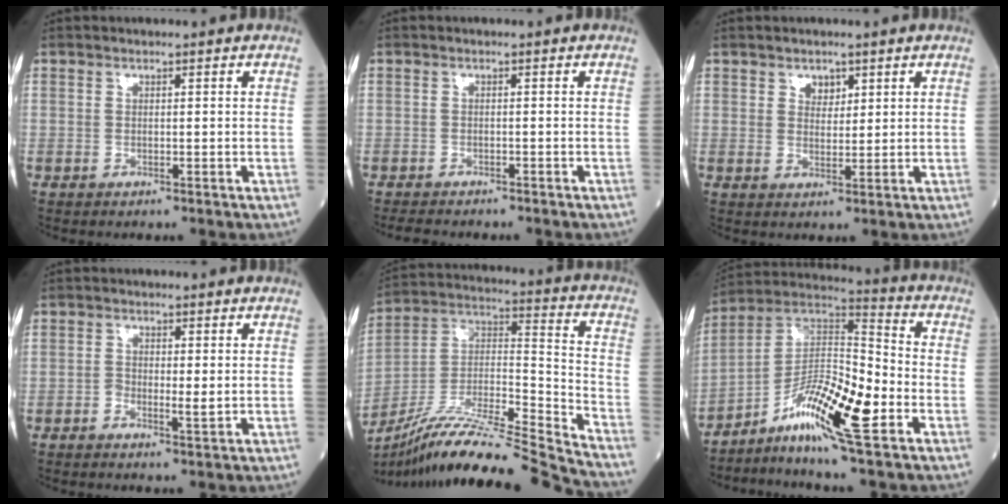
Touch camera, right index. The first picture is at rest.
{"total": 3.8, "force": [-3.5, 0.8, 1.4], "torque": [-0.025, -0.009, -0.052]}
{"total": 2.3, "force": [1.5, 1.4, 1.1], "torque": [-0.019, -0.003, 0.026]}
{"total": 2.4, "force": [-0.3, 0.9, 2.2], "torque": [-0.037, 0.000, -0.005]}
{"total": 25.1, "force": [-22.6, -1.1, 10.8], "torque": [-0.202, -0.009, -0.379]}
{"total": 14.5, "force": [-6.2, 1.7, 13.0], "torque": [-0.235, 0.004, -0.116]}